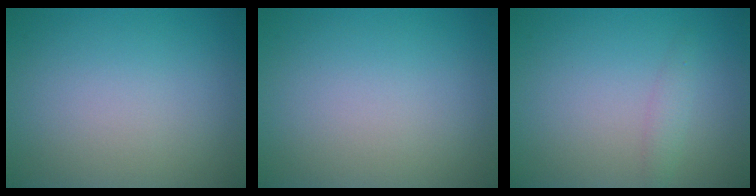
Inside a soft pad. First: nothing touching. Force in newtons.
{"total": 0.0}
{"total": 1.3, "press": 1.3, "slide": 0.0}